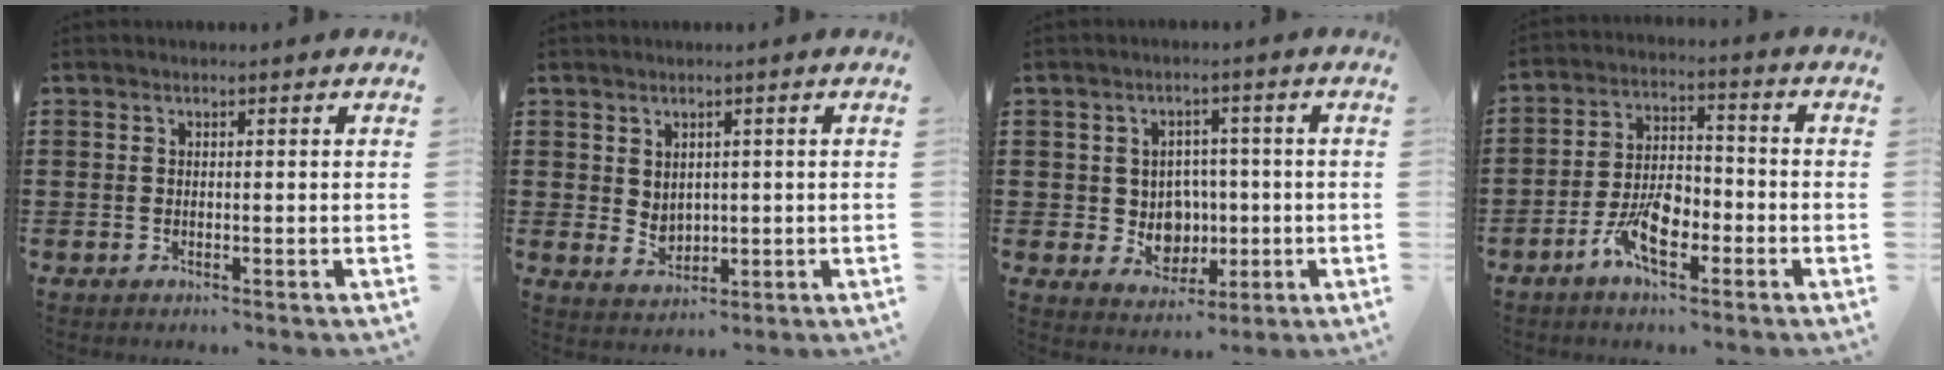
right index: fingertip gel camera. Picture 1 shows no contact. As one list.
[{"total": 2.7, "force": [1.4, 2.1, 0.9], "torque": [-0.017, 0.001, 0.025]}, {"total": 5.5, "force": [-0.1, 5.1, 1.9], "torque": [-0.029, 0.003, -0.004]}, {"total": 8.0, "force": [-3.9, 3.8, 5.8], "torque": [-0.124, 0.005, -0.074]}]